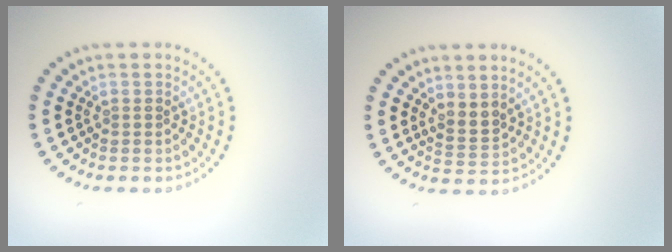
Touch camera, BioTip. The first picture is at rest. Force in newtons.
{"total": 2.0, "press": 1.4, "slide": 1.3}